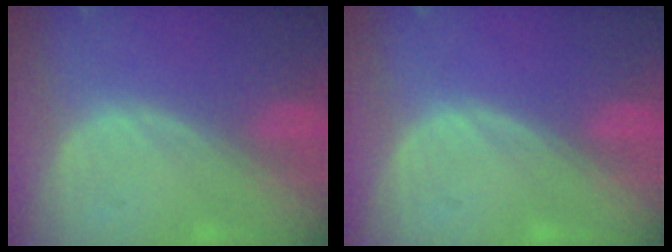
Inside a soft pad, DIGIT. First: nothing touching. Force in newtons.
{"total": 0.0}